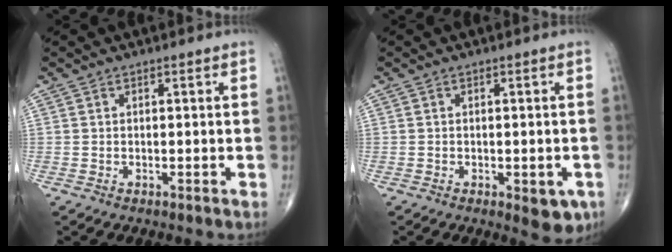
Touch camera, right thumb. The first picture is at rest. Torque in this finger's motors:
{"motor_torque": [0.82, 0.63, 0.26, -0.16, 0.12]}